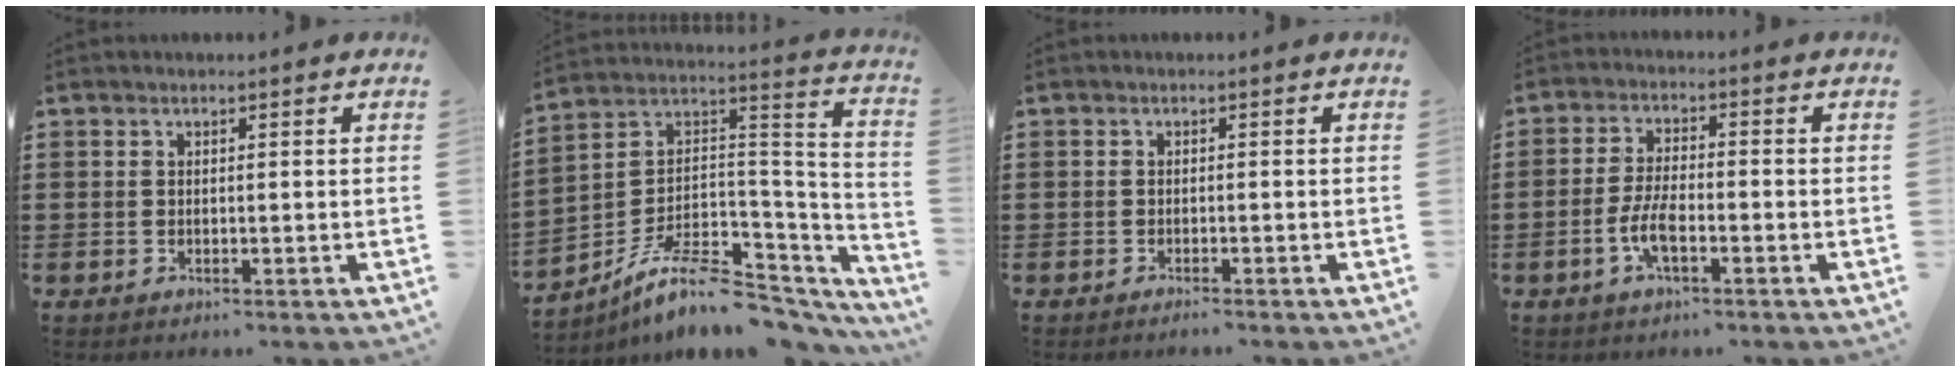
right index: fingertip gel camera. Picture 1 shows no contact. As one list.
[{"total": 9.5, "force": [-6.6, 3.8, 5.7], "torque": [-0.118, 0.007, -0.129]}, {"total": 1.0, "force": [-0.9, -0.2, 0.2], "torque": [-0.004, -0.004, -0.018]}, {"total": 5.4, "force": [-2.0, 1.7, 4.7], "torque": [-0.115, -0.009, -0.045]}]